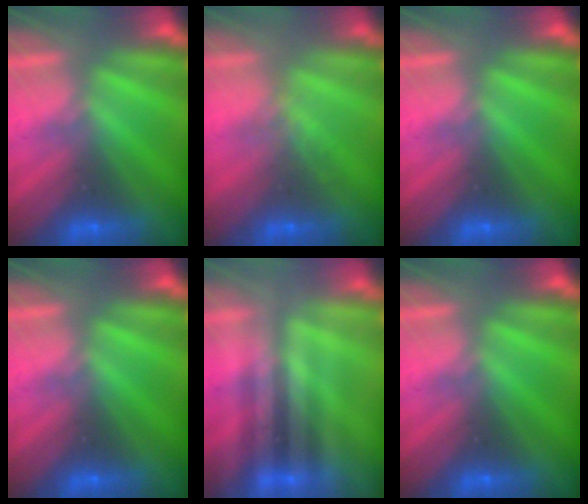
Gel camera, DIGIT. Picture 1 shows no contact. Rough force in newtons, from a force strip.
{"total": 1.4}
{"total": 0.0}
{"total": 0.0}
{"total": 2.1}
{"total": 0.0}